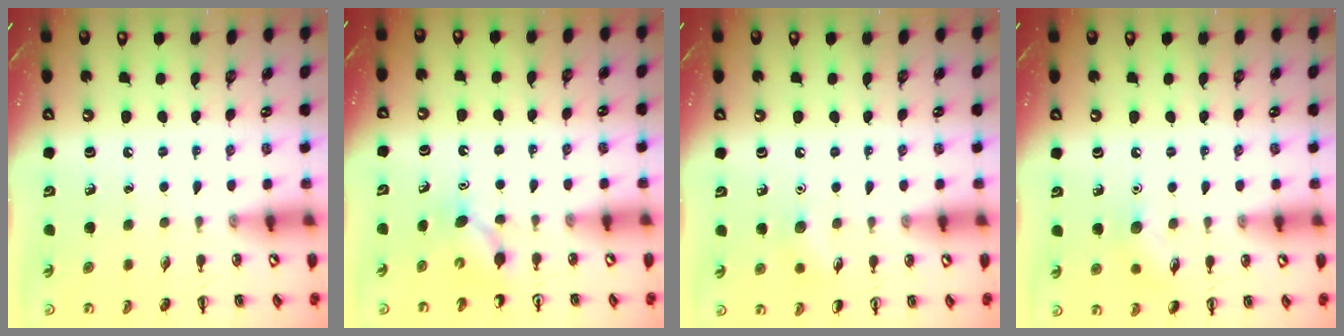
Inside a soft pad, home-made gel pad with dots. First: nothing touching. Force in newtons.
{"total": 2.9, "press": 2.7, "slide": 1.1}
{"total": 5.1, "press": 4.9, "slide": 1.5}
{"total": 7.3, "press": 7.1, "slide": 1.6}